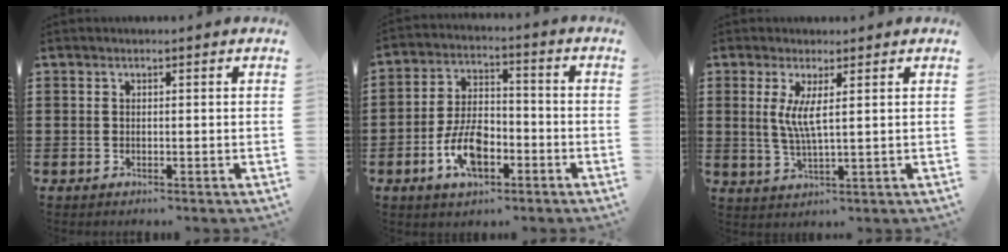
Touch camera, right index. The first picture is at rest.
{"total": 8.7, "force": [-3.5, 4.6, 6.5], "torque": [-0.141, 0.005, -0.066]}
{"total": 4.3, "force": [1.1, 0.3, 4.2], "torque": [-0.086, -0.006, 0.019]}